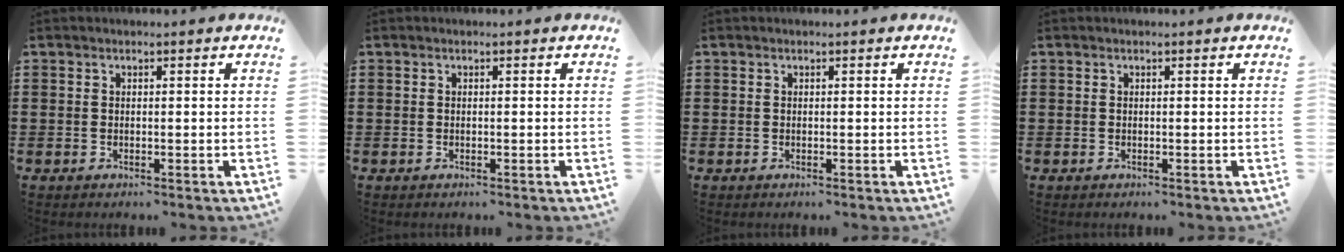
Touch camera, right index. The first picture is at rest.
{"total": 0.0}
{"total": 0.0}
{"total": 0.0}